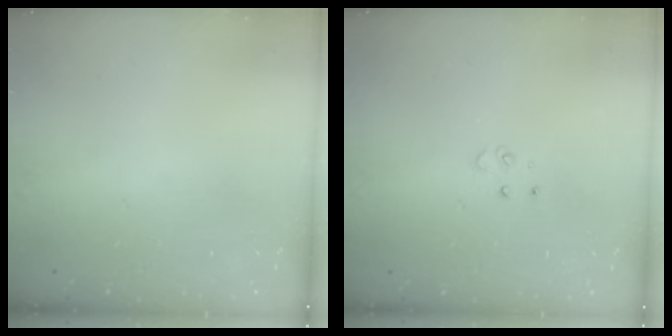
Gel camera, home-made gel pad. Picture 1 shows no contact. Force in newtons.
{"total": 4.1, "press": 4.1, "slide": 0.5}